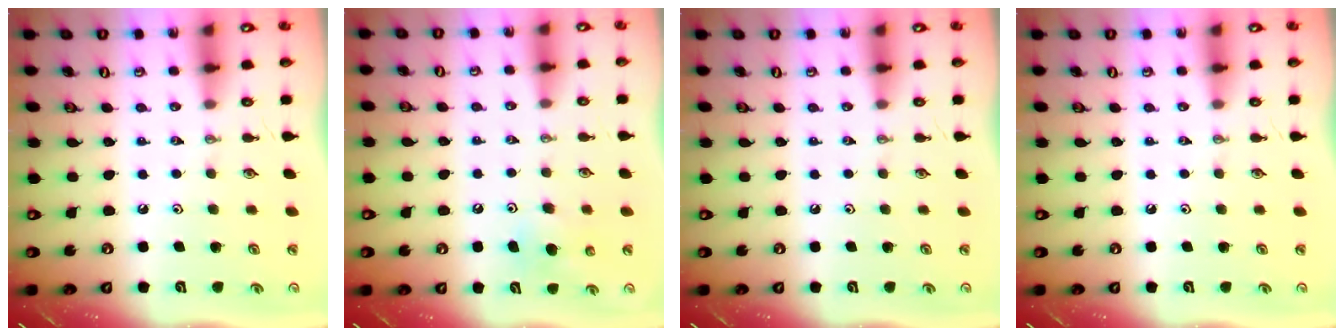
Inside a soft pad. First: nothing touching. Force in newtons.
{"total": 4.9, "press": 4.5, "slide": 1.7}
{"total": 0.0}
{"total": 0.0}